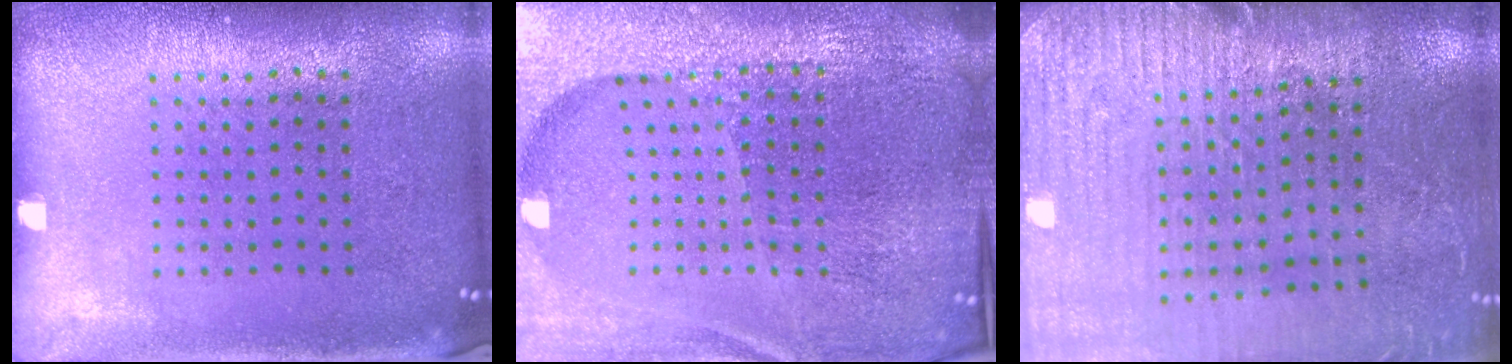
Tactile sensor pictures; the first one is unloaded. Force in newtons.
{"total": 6.7, "press": 5.8, "slide": 3.3}
{"total": 3.0, "press": 3.0, "slide": 0.4}